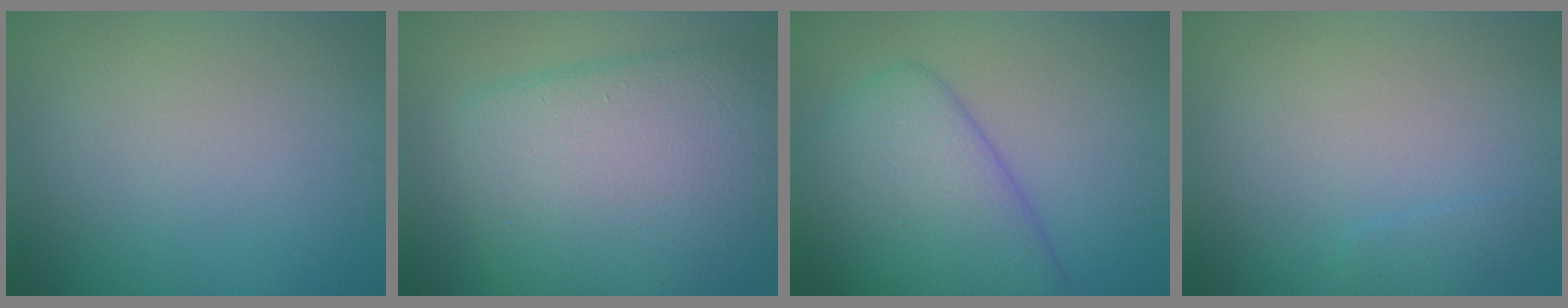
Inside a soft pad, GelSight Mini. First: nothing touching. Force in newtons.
{"total": 11.6, "press": 11.6, "slide": 0.5}
{"total": 7.8, "press": 7.8, "slide": 0.5}
{"total": 1.2, "press": 1.2, "slide": 0.2}